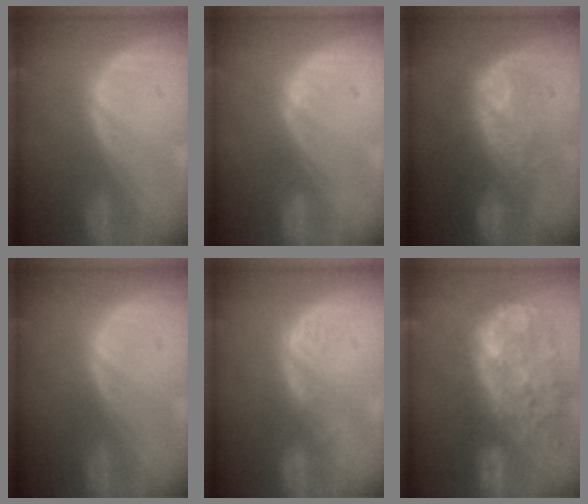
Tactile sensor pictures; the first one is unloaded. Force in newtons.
{"total": 1.0, "press": 0.8, "slide": 0.6}
{"total": 9.1, "press": 8.9, "slide": 2.0}
{"total": 0.0}
{"total": 2.7, "press": 2.1, "slide": 1.7}
{"total": 12.4, "press": 11.3, "slide": 5.1}